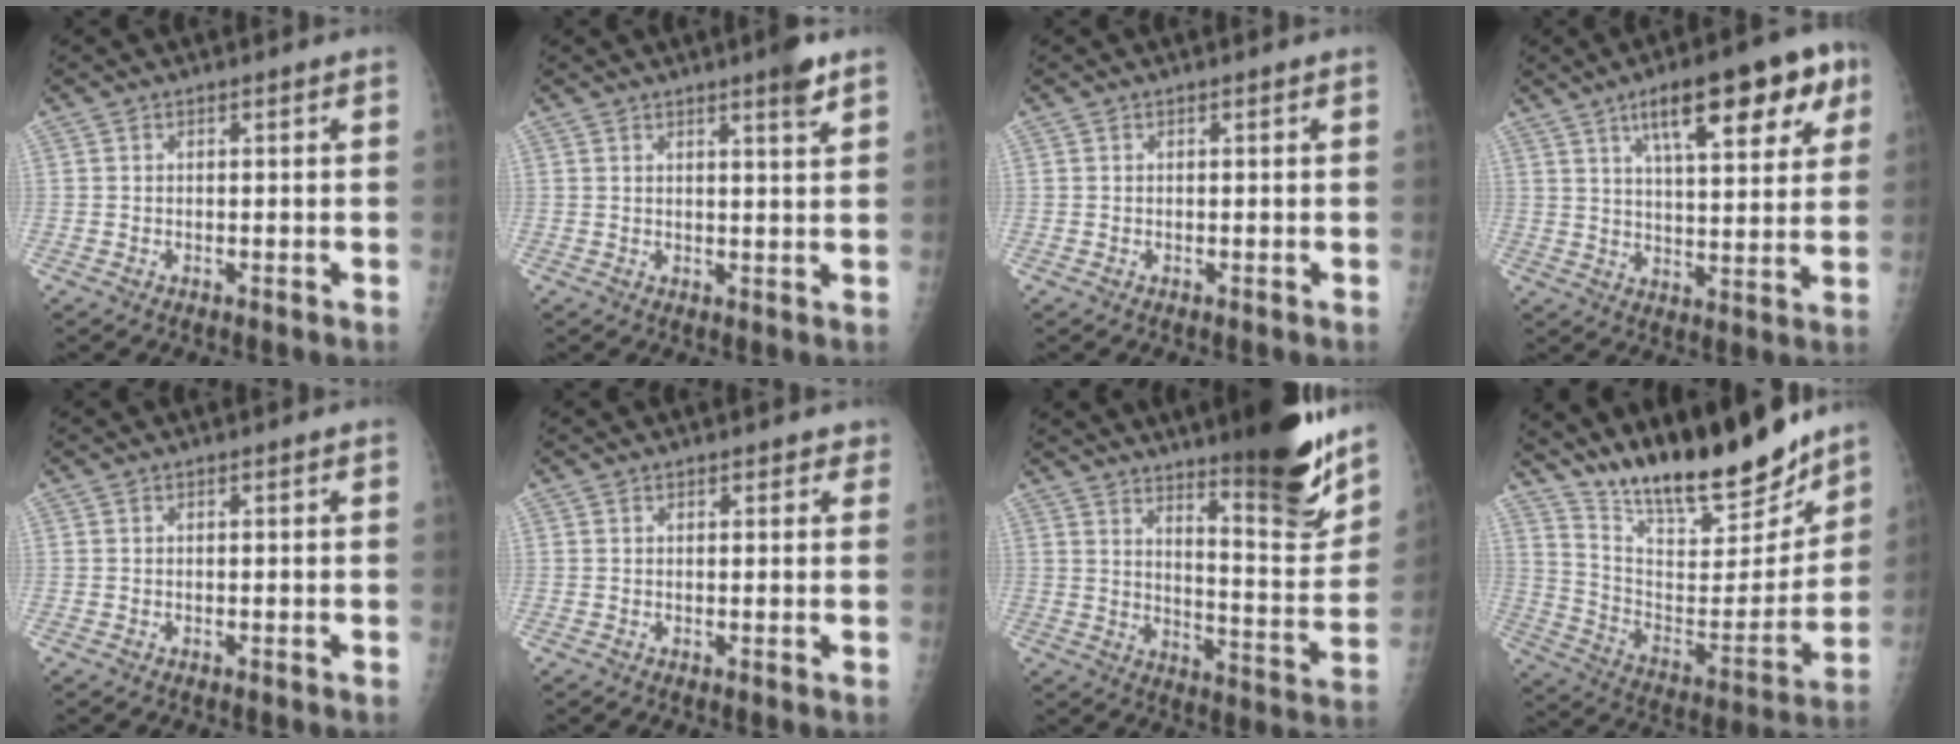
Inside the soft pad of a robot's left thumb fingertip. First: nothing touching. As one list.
[{"total": 4.0, "force": [2.7, 0.2, 2.9], "torque": [-0.038, -0.018, 0.037]}, {"total": 0.0}, {"total": 18.6, "force": [9.1, 6.1, 15.0], "torque": [-0.183, -0.011, 0.133]}, {"total": 0.0}, {"total": 1.7, "force": [1.2, 1.0, 0.5], "torque": [0.012, -0.004, 0.008]}, {"total": 27.2, "force": [19.1, 3.5, 19.0], "torque": [-0.267, -0.116, 0.287]}, {"total": 22.7, "force": [19.2, 5.7, 10.8], "torque": [-0.134, -0.106, 0.322]}]